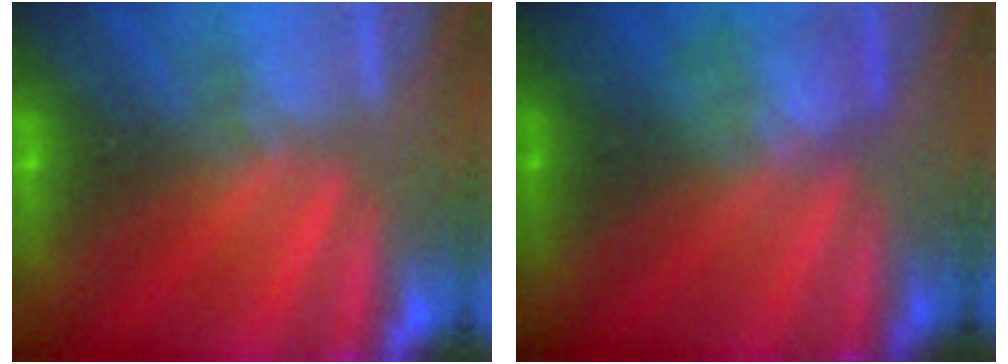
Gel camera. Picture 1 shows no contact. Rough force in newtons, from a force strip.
{"total": 2.4}